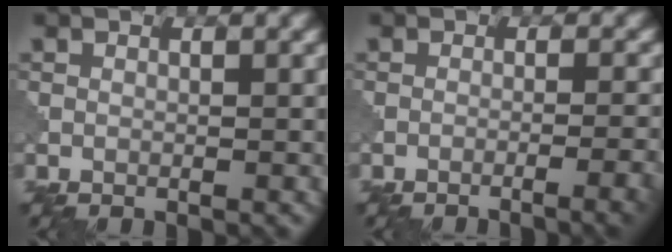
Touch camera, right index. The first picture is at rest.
{"total": 4.3, "force": [-2.6, 1.0, 3.2], "torque": [-0.037, 0.013, -0.045]}